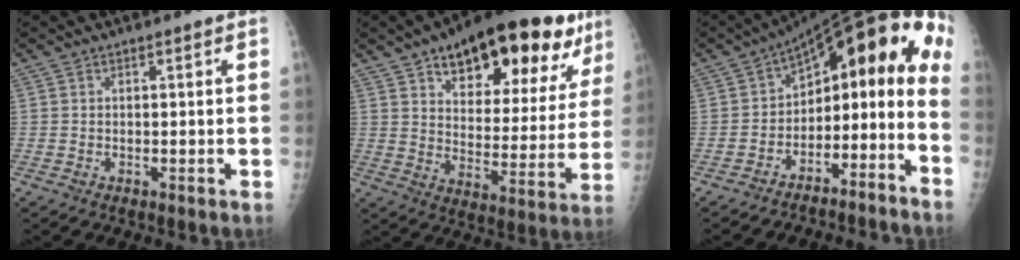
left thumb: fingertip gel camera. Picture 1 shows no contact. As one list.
[{"total": 26.4, "force": [15.8, 11.5, 17.8], "torque": [-0.209, -0.035, 0.229]}, {"total": 21.1, "force": [-8.7, 11.8, 15.2], "torque": [-0.169, 0.121, -0.123]}]